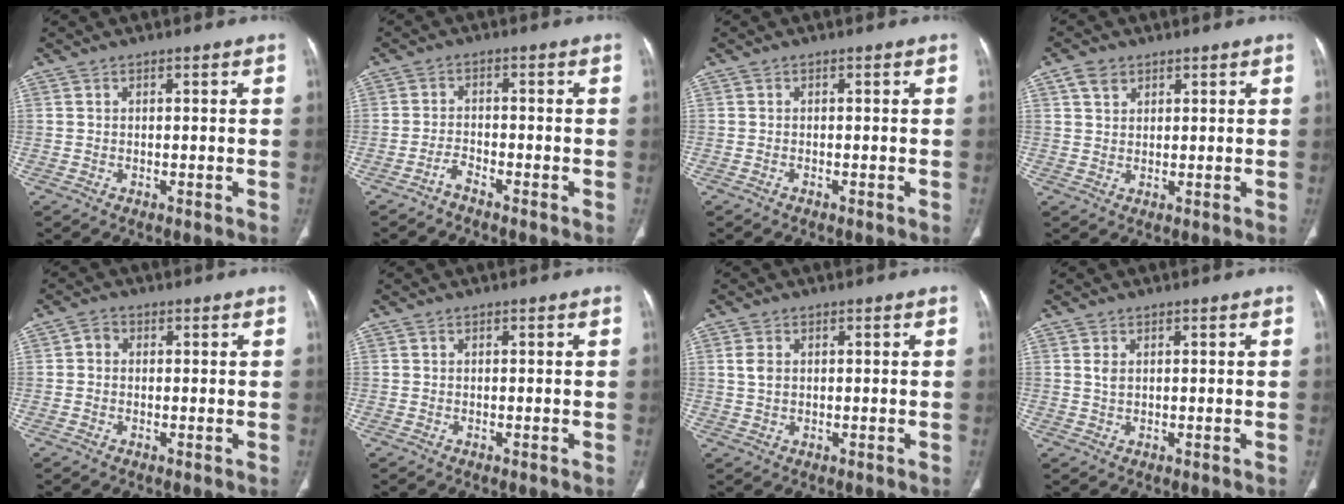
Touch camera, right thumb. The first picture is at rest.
{"total": 2.1, "force": [-2.0, 0.3, 0.8], "torque": [-0.019, 0.015, -0.041]}
{"total": 0.0}
{"total": 3.5, "force": [1.9, 2.4, 1.5], "torque": [-0.021, -0.004, 0.039]}
{"total": 1.9, "force": [0.1, 1.6, 1.0], "torque": [-0.006, 0.005, -0.005]}
{"total": 0.0}
{"total": 2.5, "force": [0.5, 1.8, 1.7], "torque": [-0.032, 0.000, 0.011]}
{"total": 1.3, "force": [0.4, 0.6, 1.0], "torque": [-0.019, 0.001, 0.011]}